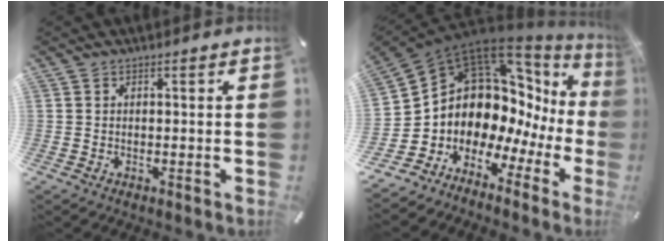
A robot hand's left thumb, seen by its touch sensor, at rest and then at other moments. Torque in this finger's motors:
{"motor_torque": [0.55, 3.77, 1.57, 1.21, 0.55]}